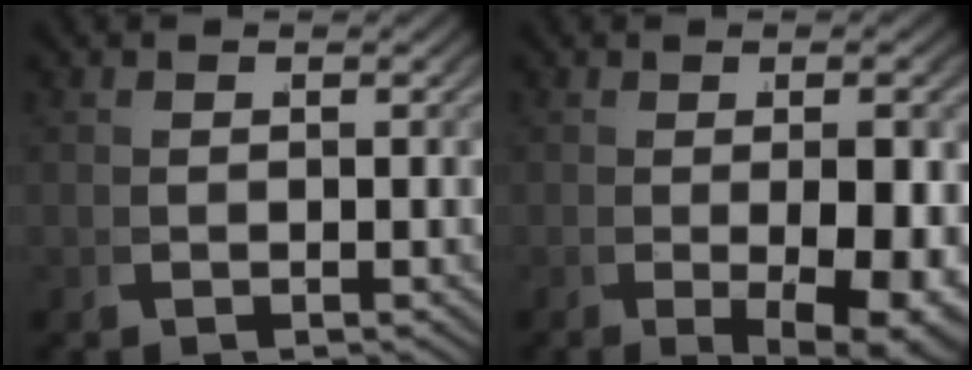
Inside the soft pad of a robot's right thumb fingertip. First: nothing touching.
{"total": 7.2, "force": [-1.2, 3.1, 6.3], "torque": [-0.099, -0.012, -0.010]}